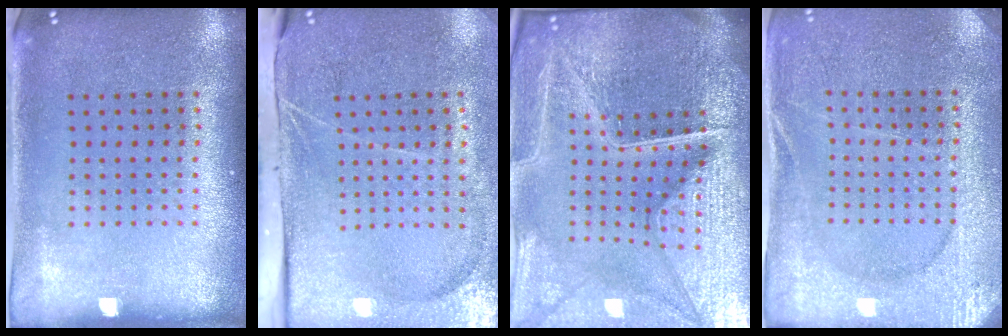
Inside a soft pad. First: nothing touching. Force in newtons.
{"total": 4.3, "press": 3.5, "slide": 2.6}
{"total": 7.1, "press": 6.2, "slide": 3.4}
{"total": 2.9, "press": 2.9, "slide": 0.3}